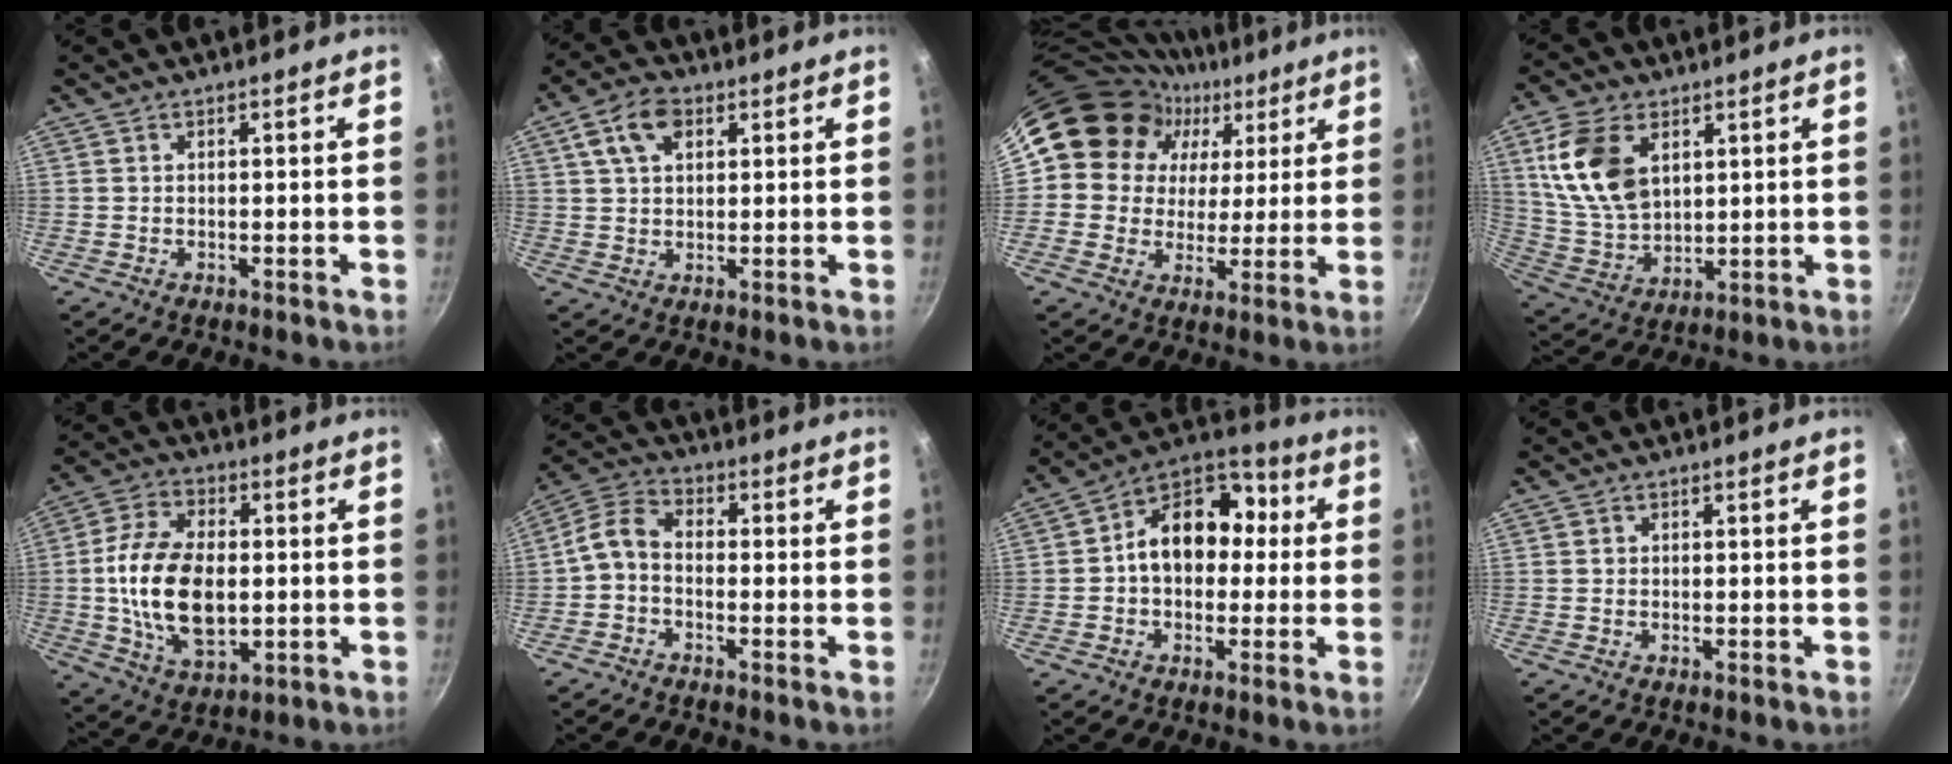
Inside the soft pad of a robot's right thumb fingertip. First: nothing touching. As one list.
[{"total": 7.5, "force": [3.1, 4.5, 5.2], "torque": [-0.086, 0.007, 0.050]}, {"total": 16.2, "force": [7.1, 13.3, 5.9], "torque": [-0.067, 0.004, 0.111]}, {"total": 14.4, "force": [4.8, 9.1, 10.1], "torque": [-0.176, -0.020, 0.105]}, {"total": 16.5, "force": [-0.5, 9.8, 13.3], "torque": [-0.234, 0.008, -0.007]}, {"total": 5.9, "force": [-1.5, 3.9, 4.1], "torque": [-0.089, 0.035, -0.047]}, {"total": 13.1, "force": [0.5, 9.3, 9.2], "torque": [-0.095, 0.046, -0.014]}, {"total": 0.0}]